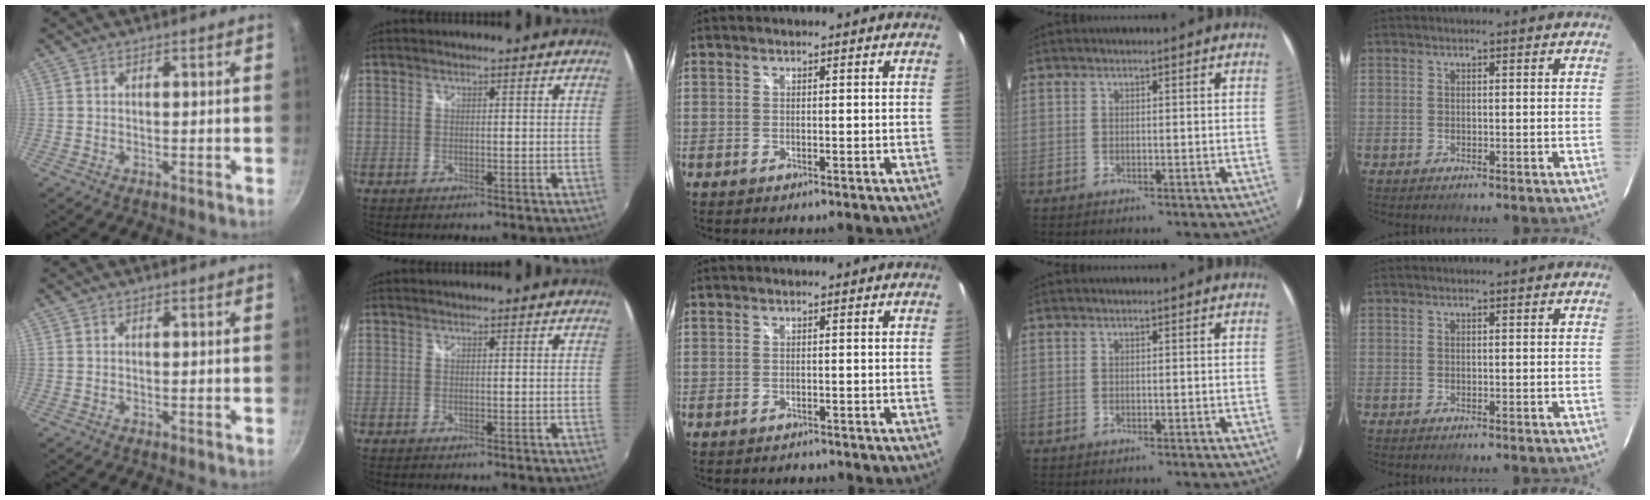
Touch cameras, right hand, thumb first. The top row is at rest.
{"middle": {"total": 1.1, "force": [-1.0, 0.5, 0.0], "torque": [-0.004, -0.001, -0.015]}}